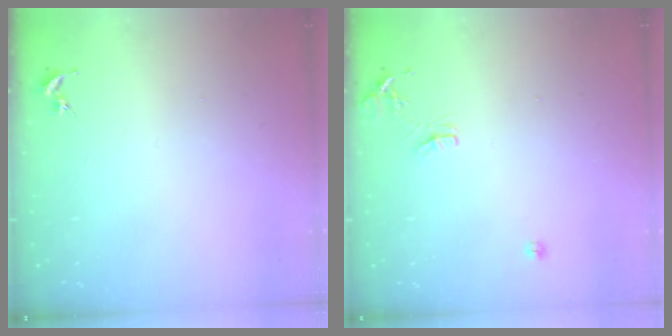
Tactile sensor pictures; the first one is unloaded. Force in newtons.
{"total": 8.6, "press": 8.6, "slide": 0.8}